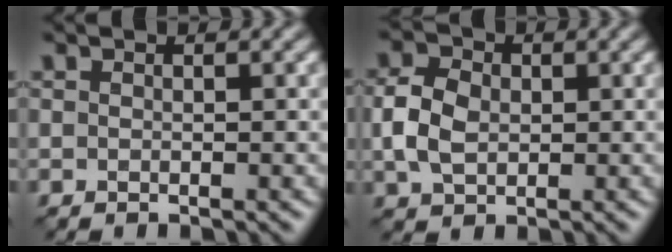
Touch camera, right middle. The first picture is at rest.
{"total": 4.1, "force": [0.2, 3.1, 2.7], "torque": [-0.064, 0.004, 0.002]}